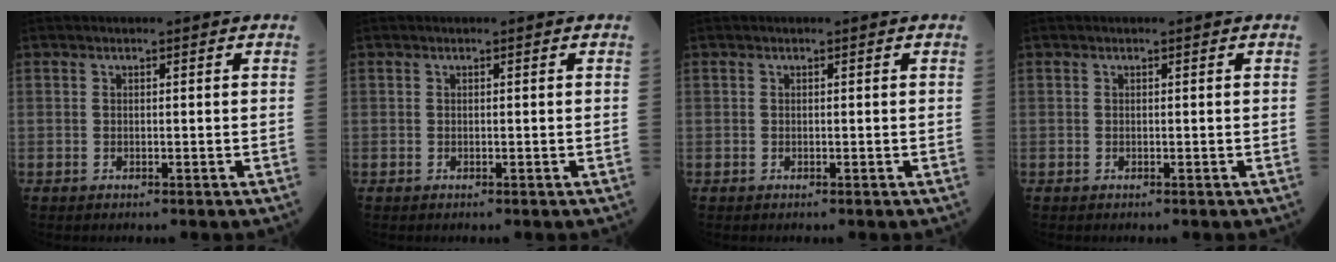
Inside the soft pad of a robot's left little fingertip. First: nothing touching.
{"total": 0.0}
{"total": 0.0}
{"total": 0.0}